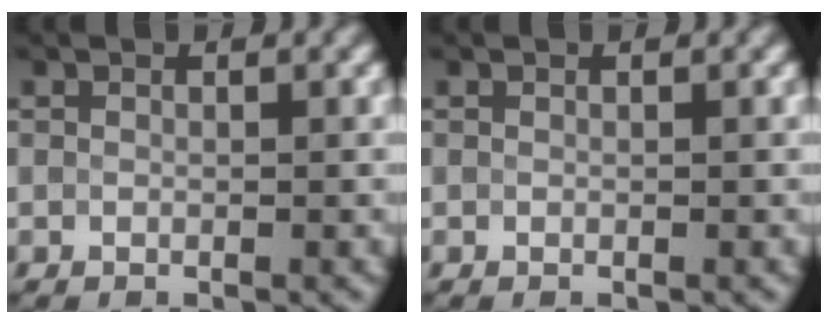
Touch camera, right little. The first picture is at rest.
{"total": 0.0}